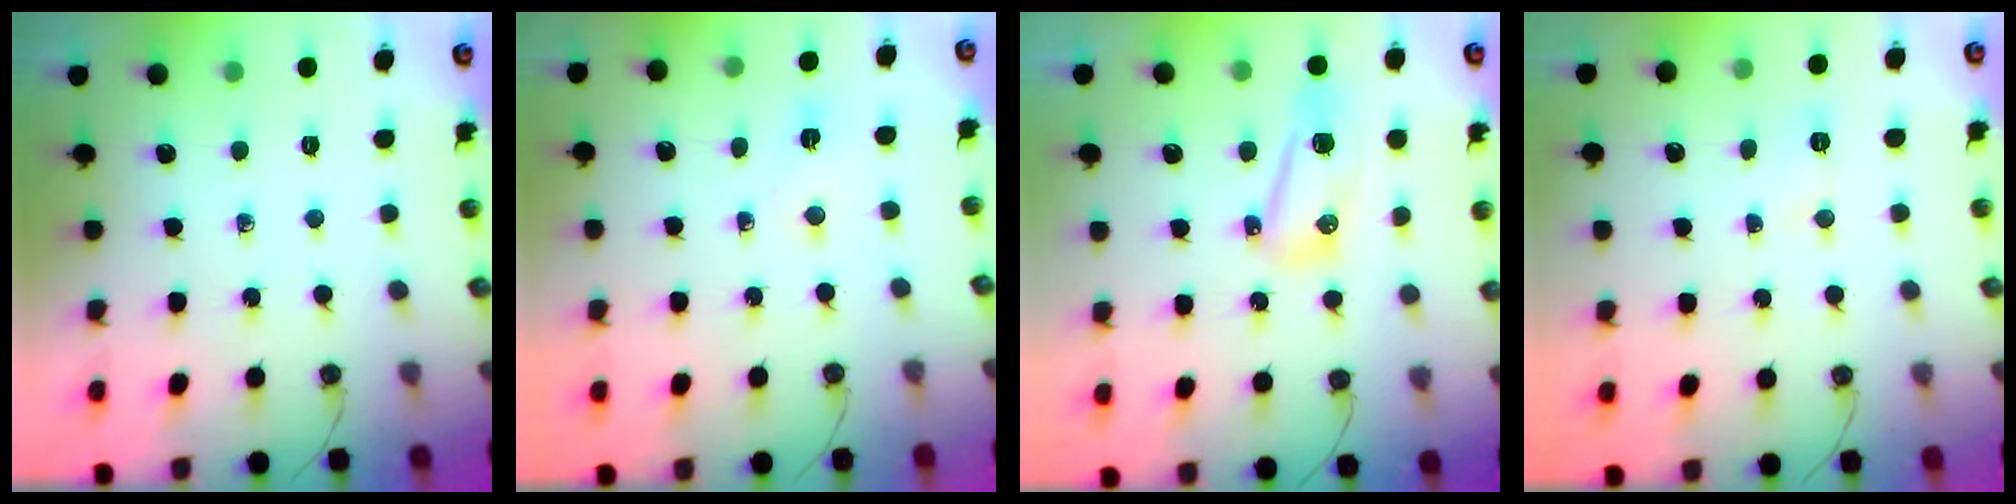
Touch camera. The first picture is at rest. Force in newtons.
{"total": 2.3, "press": 2.2, "slide": 0.4}
{"total": 8.2, "press": 8.2, "slide": 0.6}
{"total": 5.5, "press": 5.5, "slide": 0.6}